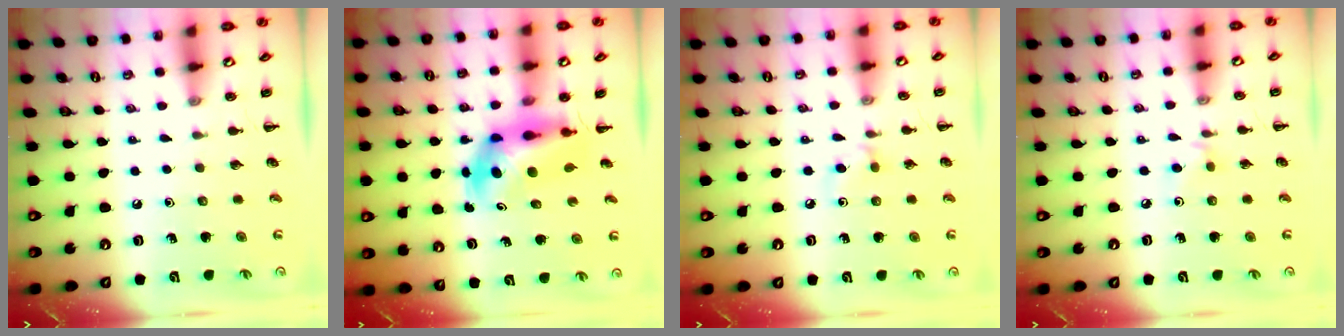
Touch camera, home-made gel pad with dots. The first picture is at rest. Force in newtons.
{"total": 6.2, "press": 5.9, "slide": 1.7}
{"total": 5.5, "press": 5.2, "slide": 1.9}
{"total": 3.8, "press": 3.5, "slide": 1.6}